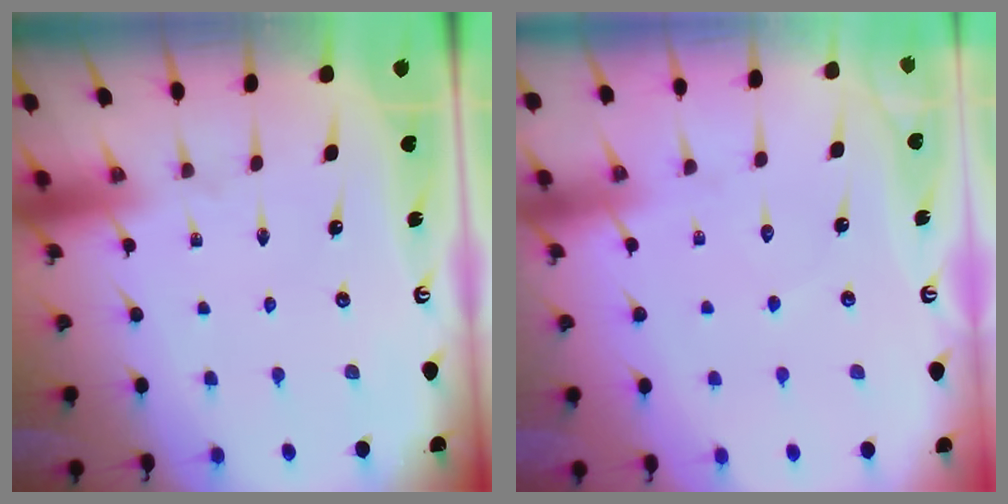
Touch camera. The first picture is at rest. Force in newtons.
{"total": 3.9, "press": 3.9, "slide": 0.4}